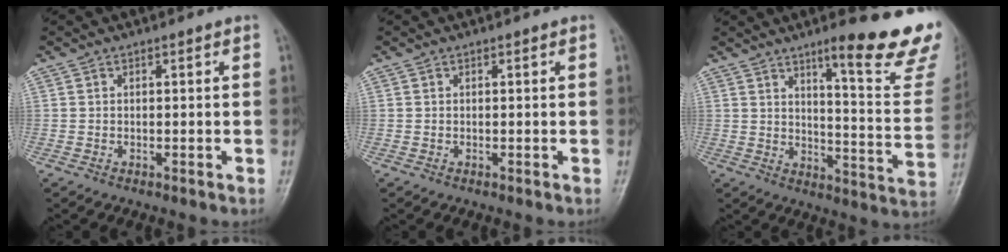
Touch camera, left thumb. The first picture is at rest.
{"total": 0.0}
{"total": 19.9, "force": [13.5, 2.8, 14.4], "torque": [-0.152, -0.089, 0.182]}